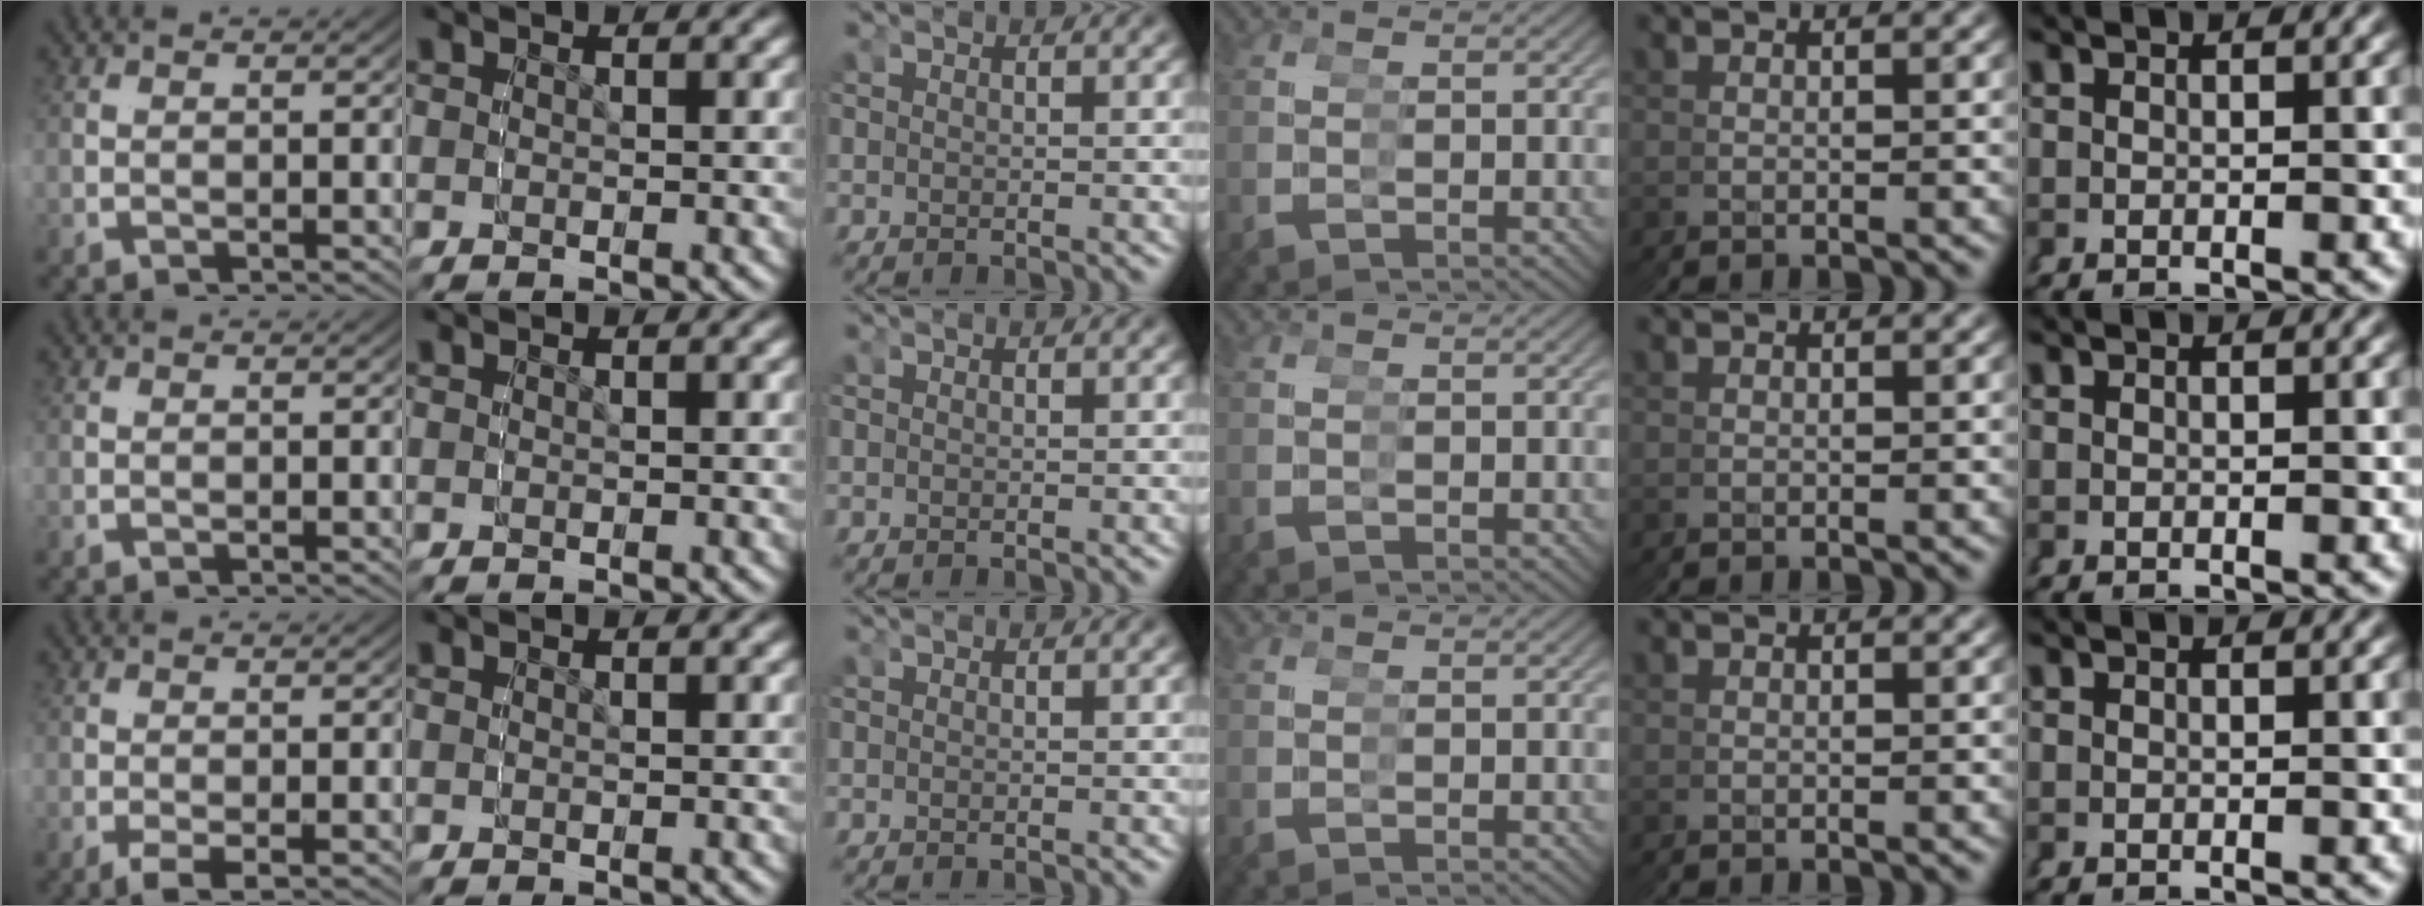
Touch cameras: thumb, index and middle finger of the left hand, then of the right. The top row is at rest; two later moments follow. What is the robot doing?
{"motion": "grasp_and_lifting", "object": "condiment"}